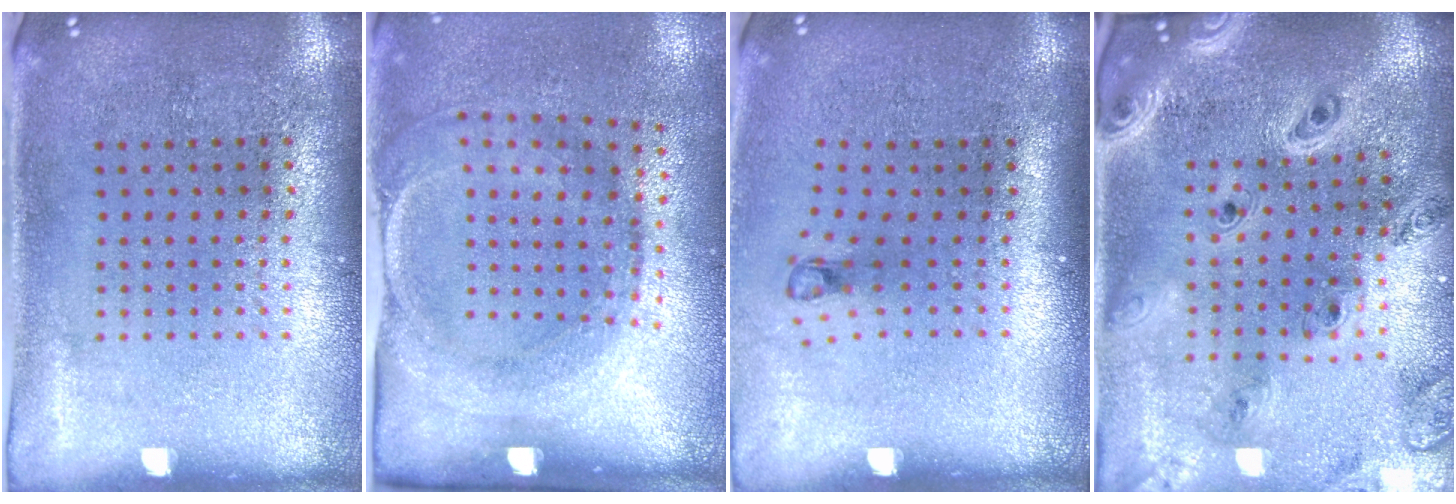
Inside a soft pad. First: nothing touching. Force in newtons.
{"total": 1.8, "press": 1.2, "slide": 1.4}
{"total": 0.7, "press": 0.3, "slide": 0.6}
{"total": 2.5, "press": 2.2, "slide": 1.1}